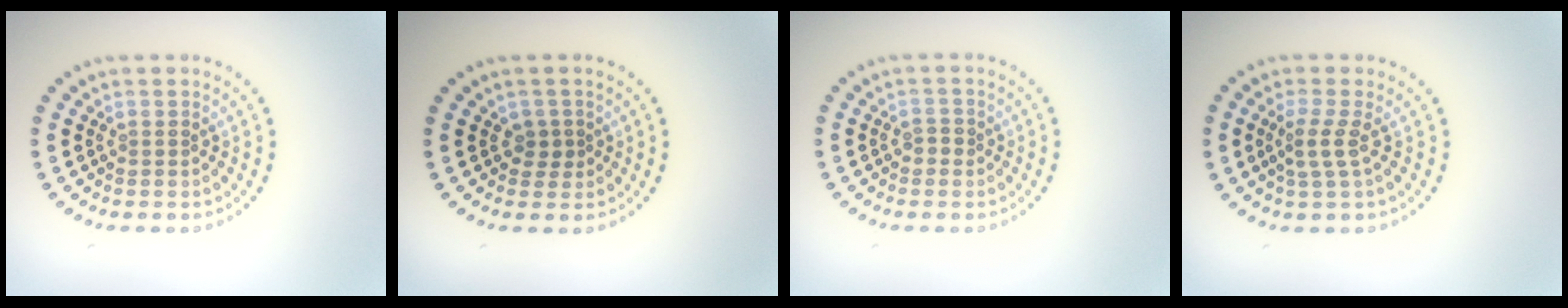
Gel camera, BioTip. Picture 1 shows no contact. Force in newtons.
{"total": 1.3, "press": 1.0, "slide": 0.8}
{"total": 1.0, "press": 0.9, "slide": 0.4}
{"total": 2.0, "press": 1.5, "slide": 1.3}